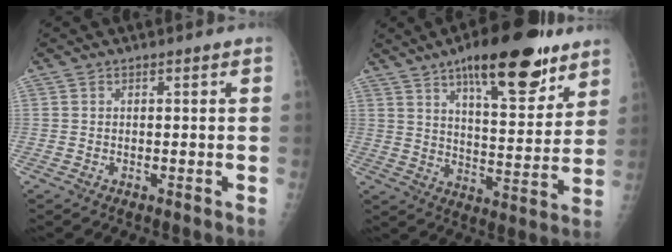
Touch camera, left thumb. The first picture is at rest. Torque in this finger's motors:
{"motor_torque": [0.58, 0.48, 1.37, -1.16, 0.34]}